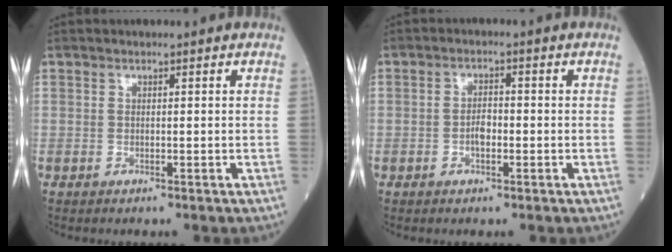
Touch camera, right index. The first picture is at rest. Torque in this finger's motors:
{"motor_torque": [0.07, -0.03, 0.08, 0.01]}